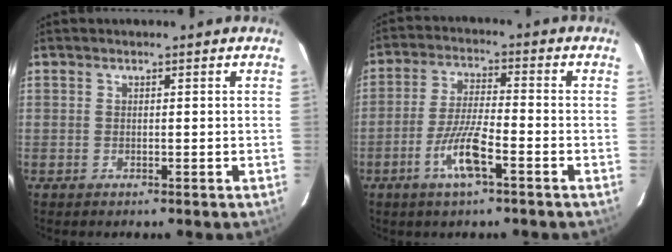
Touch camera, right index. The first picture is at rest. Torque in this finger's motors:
{"motor_torque": [1.42, -0.27, 0.67, 0.08]}